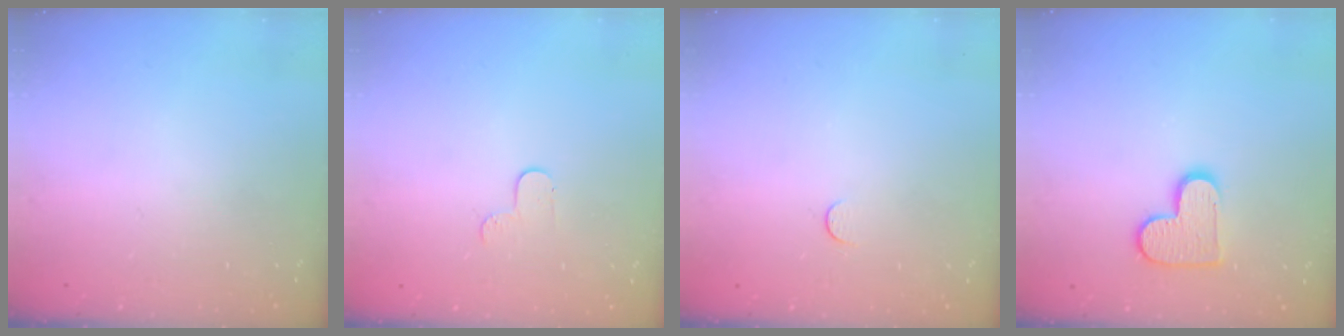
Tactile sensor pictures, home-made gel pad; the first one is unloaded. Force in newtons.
{"total": 4.3, "press": 4.2, "slide": 0.5}
{"total": 3.1, "press": 3.1, "slide": 0.4}
{"total": 11.4, "press": 11.3, "slide": 0.6}